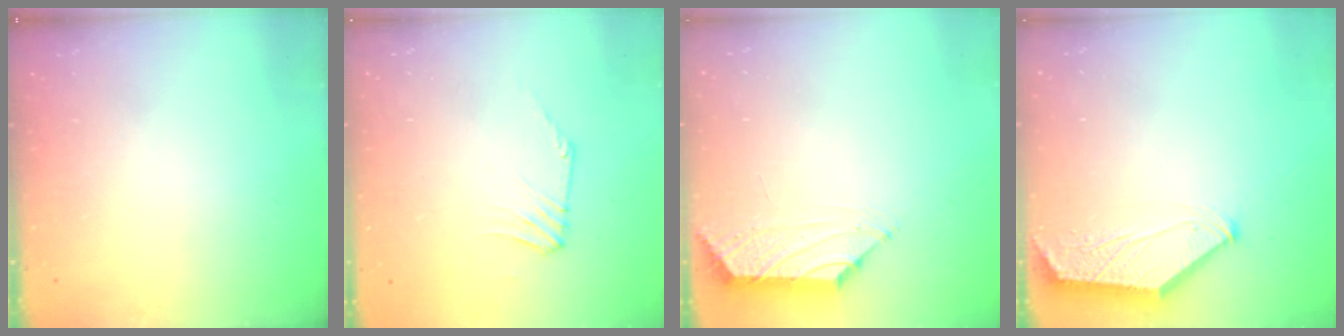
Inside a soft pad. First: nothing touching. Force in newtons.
{"total": 0.0}
{"total": 0.8, "press": 0.7, "slide": 0.4}
{"total": 1.6, "press": 1.6, "slide": 0.3}